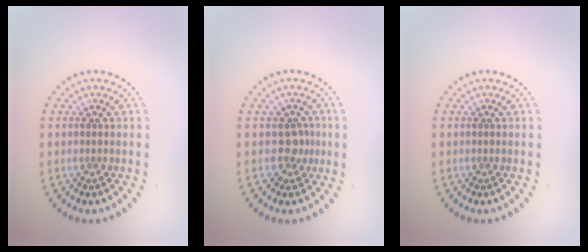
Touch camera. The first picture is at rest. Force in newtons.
{"total": 1.9, "press": 1.4, "slide": 1.2}
{"total": 0.0}